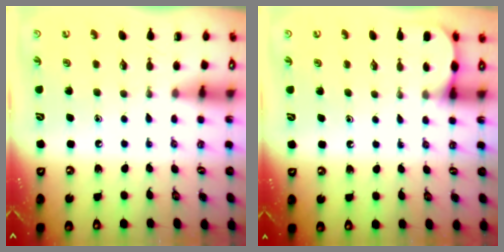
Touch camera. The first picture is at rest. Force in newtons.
{"total": 4.1, "press": 4.1, "slide": 0.5}